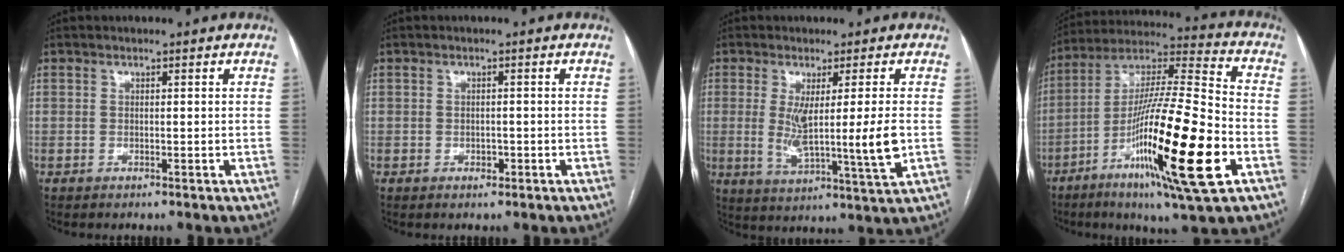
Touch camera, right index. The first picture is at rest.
{"total": 0.9, "force": [-0.4, 0.6, 0.5], "torque": [-0.009, 0.000, -0.004]}
{"total": 9.7, "force": [0.4, -0.5, 9.7], "torque": [-0.175, -0.029, 0.010]}
{"total": 23.3, "force": [-8.1, 1.2, 21.8], "torque": [-0.384, -0.031, -0.142]}